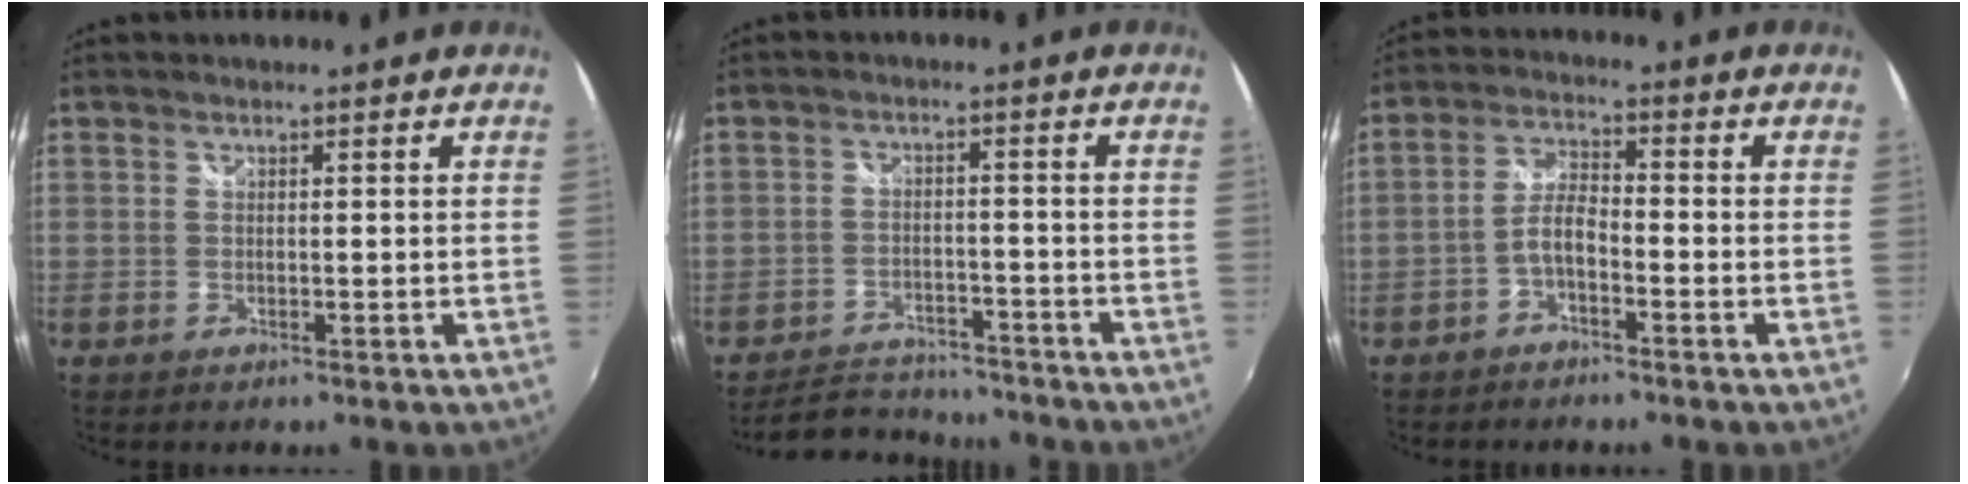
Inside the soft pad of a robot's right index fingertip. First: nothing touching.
{"total": 11.2, "force": [-10.0, 4.2, 2.9], "torque": [-0.084, 0.014, -0.143]}
{"total": 4.2, "force": [-2.4, 1.4, 3.1], "torque": [-0.071, 0.014, -0.049]}